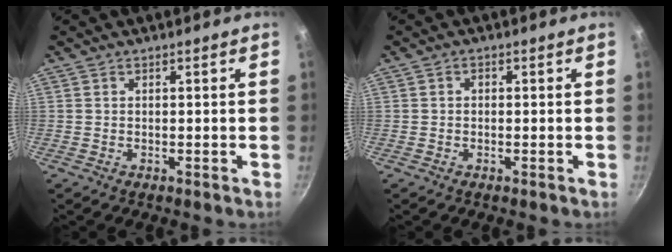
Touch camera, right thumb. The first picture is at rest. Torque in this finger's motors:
{"motor_torque": [-0.18, -0.09, -0.08, 0.13, 0.05]}